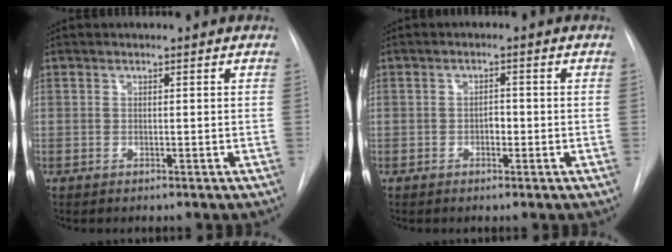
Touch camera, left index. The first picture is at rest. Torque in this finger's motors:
{"motor_torque": [-0.13, -0.02, -0.02, -0.01]}